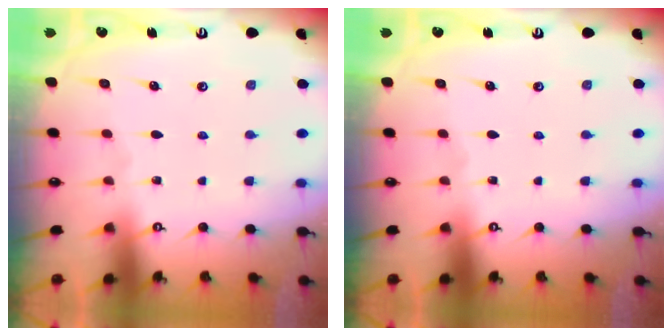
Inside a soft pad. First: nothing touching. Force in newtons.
{"total": 0.0}